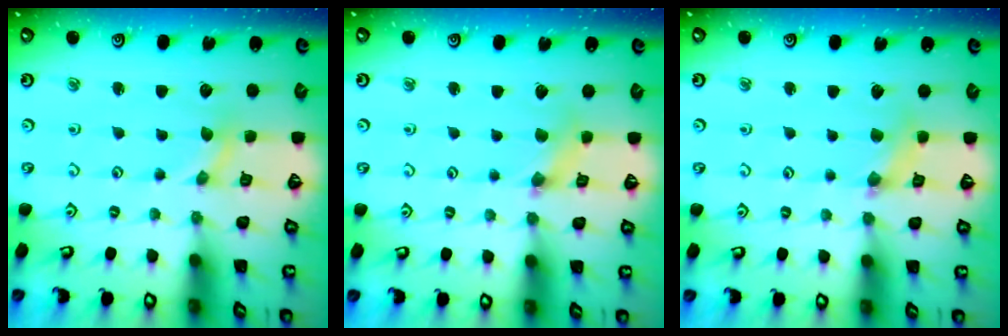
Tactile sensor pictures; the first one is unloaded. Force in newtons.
{"total": 2.4, "press": 2.3, "slide": 0.4}
{"total": 2.0, "press": 2.0, "slide": 0.4}